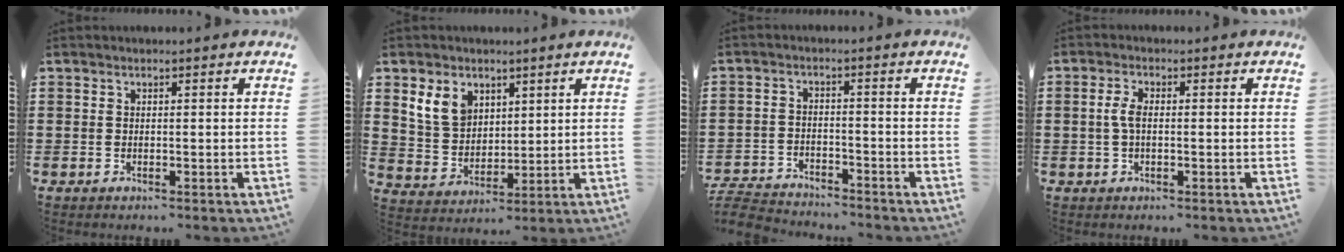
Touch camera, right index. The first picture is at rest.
{"total": 6.9, "force": [3.4, 5.1, 3.2], "torque": [-0.086, 0.018, 0.067]}
{"total": 4.4, "force": [-4.4, 0.6, 0.3], "torque": [-0.020, 0.003, -0.095]}
{"total": 2.9, "force": [-0.1, 1.2, 2.6], "torque": [-0.065, -0.003, -0.007]}